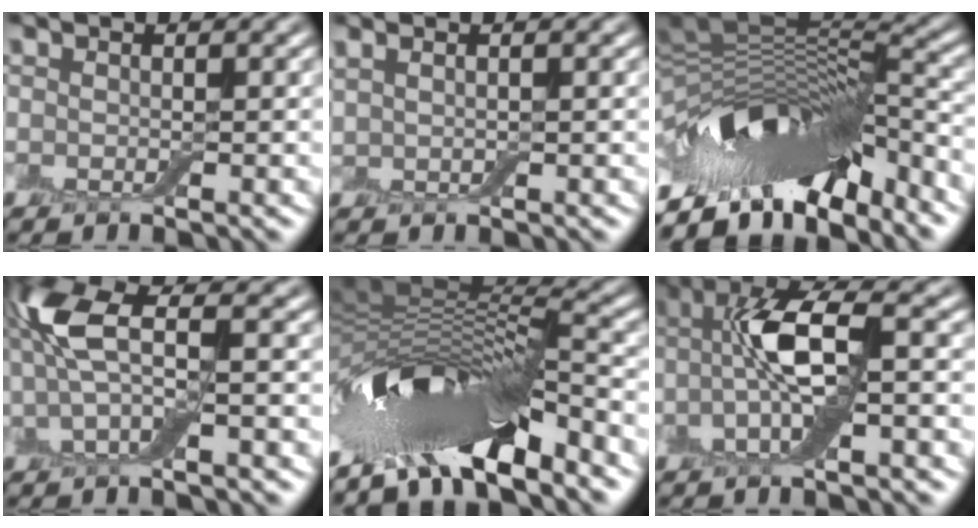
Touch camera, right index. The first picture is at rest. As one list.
[{"total": 1.4, "force": [1.0, 0.7, 0.8], "torque": [-0.004, -0.001, 0.008]}, {"total": 12.6, "force": [-8.2, 4.7, 8.4], "torque": [-0.139, 0.020, -0.136]}, {"total": 6.2, "force": [0.9, 2.4, 5.6], "torque": [-0.130, 0.012, 0.010]}, {"total": 12.4, "force": [-6.3, 4.1, 9.8], "torque": [-0.169, 0.005, -0.105]}, {"total": 6.6, "force": [-0.6, 2.3, 6.1], "torque": [-0.125, 0.014, -0.018]}]